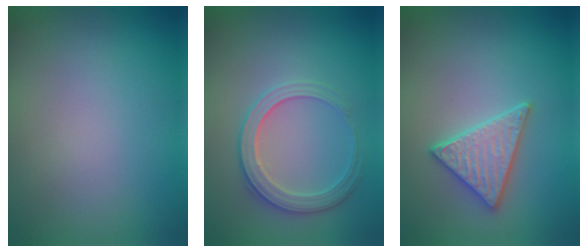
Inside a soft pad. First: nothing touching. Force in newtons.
{"total": 3.0, "press": 2.9, "slide": 0.2}
{"total": 3.0, "press": 2.9, "slide": 0.7}